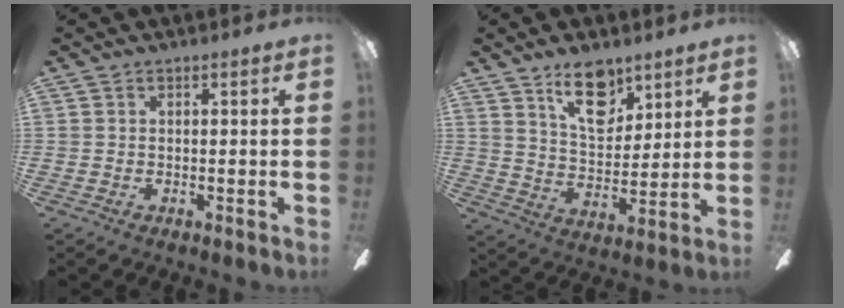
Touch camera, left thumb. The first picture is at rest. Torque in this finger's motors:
{"motor_torque": [1.65, 0.98, 0.86, -0.94, 0.19]}